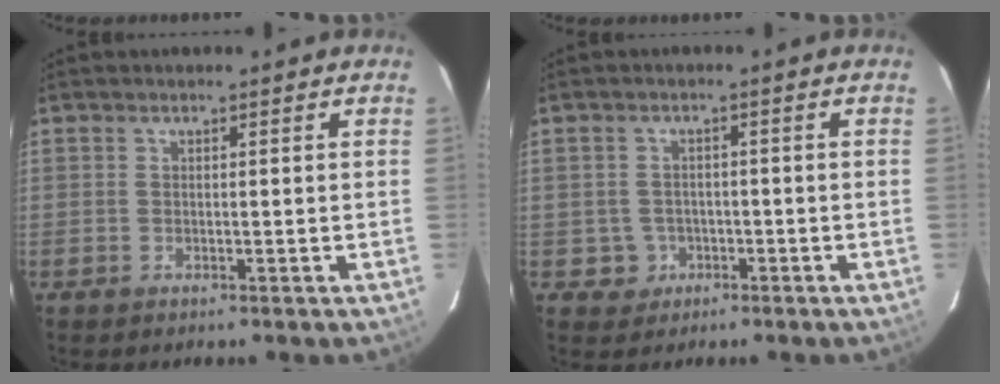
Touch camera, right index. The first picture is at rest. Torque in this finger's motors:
{"motor_torque": [-0.30, 0.11, -0.54, -0.21]}